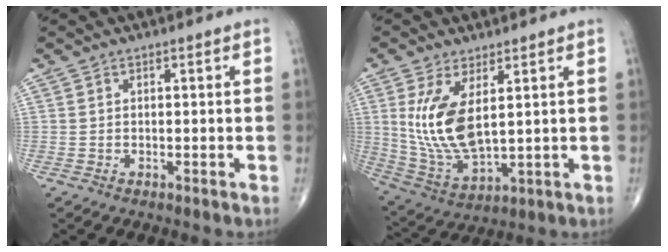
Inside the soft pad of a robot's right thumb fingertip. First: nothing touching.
{"total": 12.4, "force": [2.9, 5.4, 10.8], "torque": [-0.220, -0.025, 0.075]}